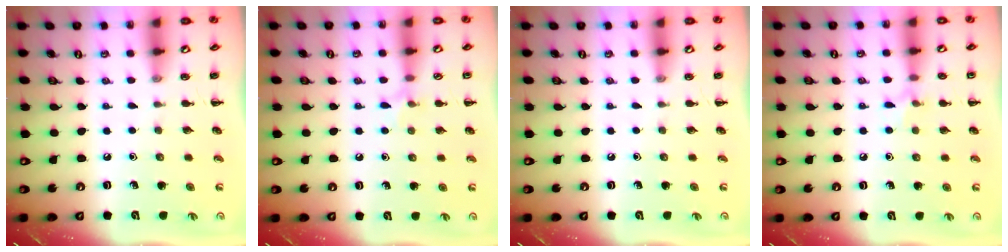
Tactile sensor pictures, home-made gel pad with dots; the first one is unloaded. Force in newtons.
{"total": 6.1, "press": 5.9, "slide": 1.8}
{"total": 0.0}
{"total": 5.7, "press": 5.4, "slide": 2.0}